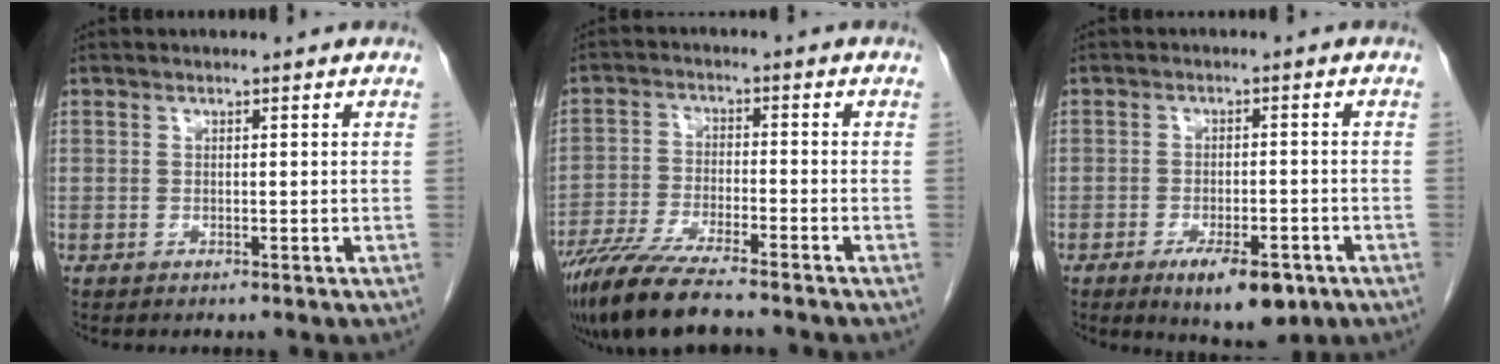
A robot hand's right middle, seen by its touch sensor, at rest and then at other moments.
{"total": 10.9, "force": [-9.1, 1.1, 5.9], "torque": [-0.100, -0.029, -0.156]}
{"total": 8.3, "force": [-4.7, 2.9, 6.2], "torque": [-0.087, -0.007, -0.061]}